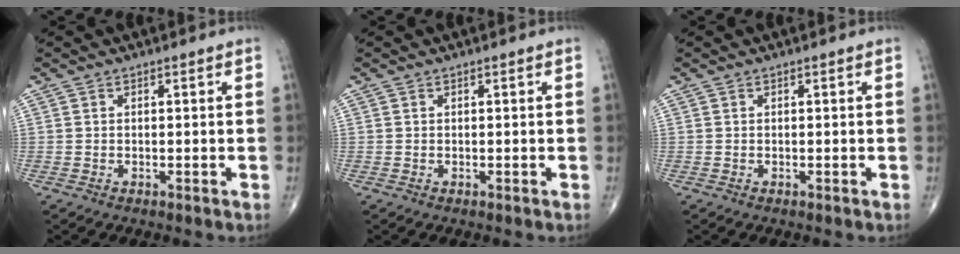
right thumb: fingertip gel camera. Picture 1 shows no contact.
{"total": 0.0}
{"total": 0.0}